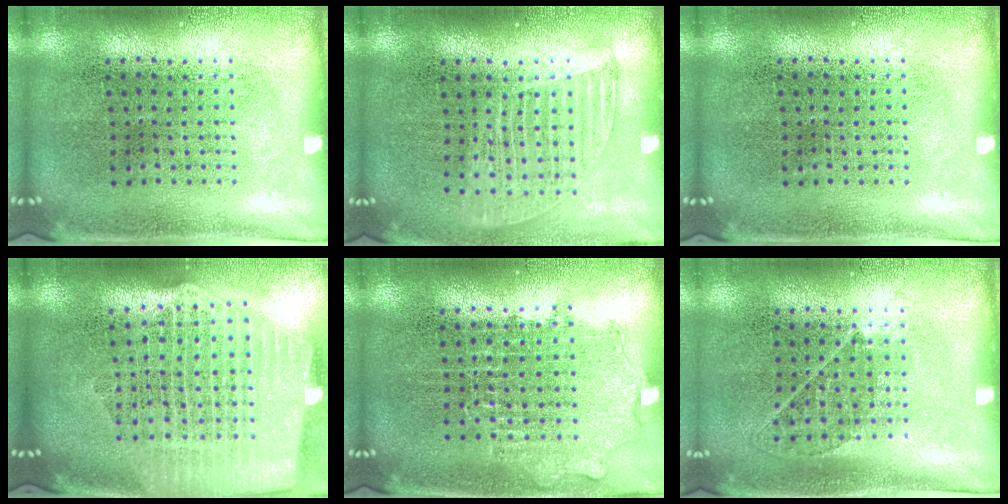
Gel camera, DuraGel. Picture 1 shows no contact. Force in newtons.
{"total": 1.2, "press": 1.1, "slide": 0.5}
{"total": 0.0}
{"total": 2.6, "press": 2.2, "slide": 1.4}
{"total": 0.9, "press": 0.8, "slide": 0.3}
{"total": 0.8, "press": 0.6, "slide": 0.4}